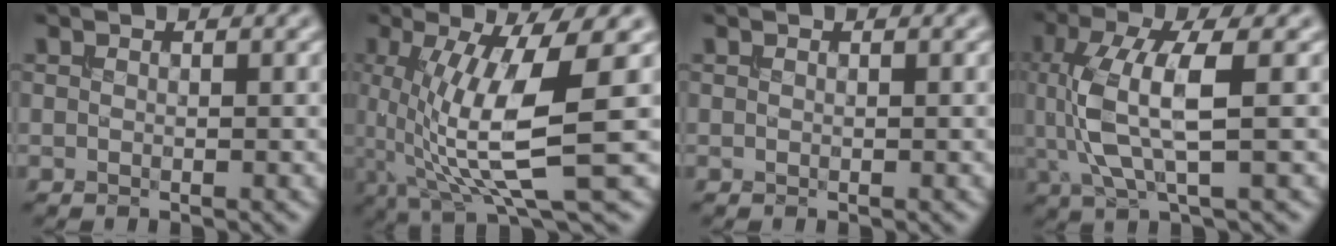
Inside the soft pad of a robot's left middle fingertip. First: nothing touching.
{"total": 9.3, "force": [0.1, 2.4, 9.0], "torque": [-0.161, -0.009, 0.007]}
{"total": 0.0}
{"total": 6.0, "force": [0.6, 1.9, 5.7], "torque": [-0.133, -0.002, 0.016]}